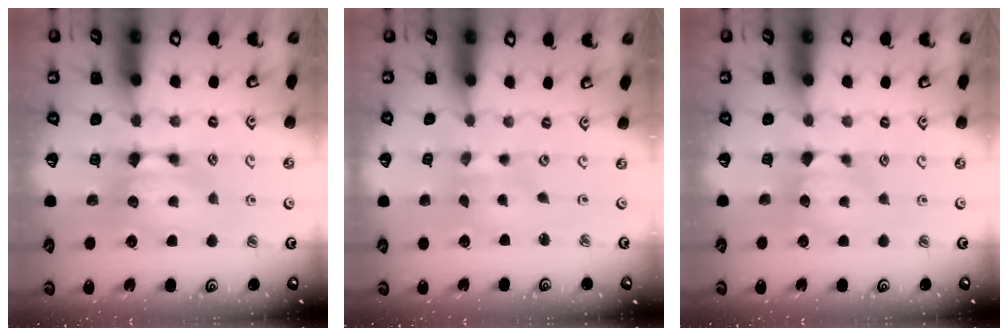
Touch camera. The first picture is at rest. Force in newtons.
{"total": 2.4, "press": 2.4, "slide": 0.7}
{"total": 0.9, "press": 0.8, "slide": 0.5}